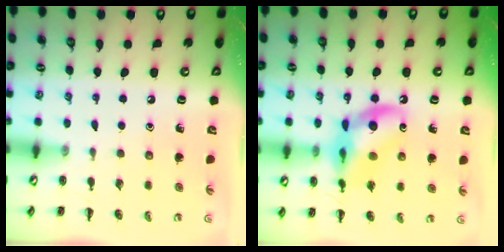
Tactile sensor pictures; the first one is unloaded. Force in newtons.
{"total": 14.1, "press": 13.7, "slide": 3.2}